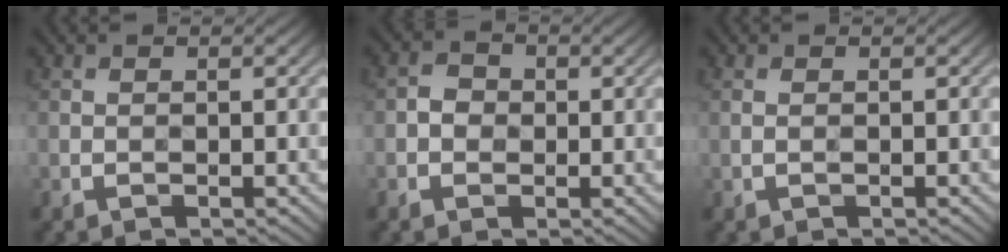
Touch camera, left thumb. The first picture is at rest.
{"total": 2.0, "force": [-0.3, 1.8, 0.9], "torque": [-0.017, -0.001, -0.012]}
{"total": 0.5, "force": [0.0, 0.1, 0.5], "torque": [-0.013, 0.000, -0.002]}